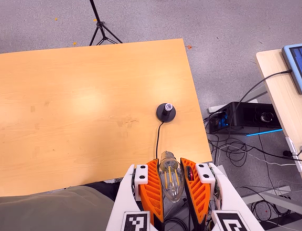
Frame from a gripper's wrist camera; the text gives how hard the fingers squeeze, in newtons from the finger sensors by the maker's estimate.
{"total": 22.4, "left": 24.8, "right": 20.0}